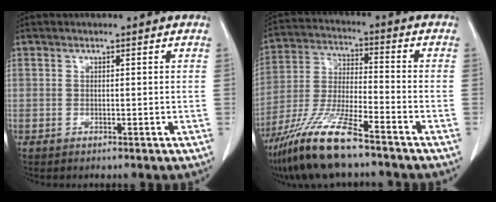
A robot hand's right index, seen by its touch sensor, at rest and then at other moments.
{"total": 13.4, "force": [-9.7, 1.3, 9.1], "torque": [-0.191, -0.027, -0.182]}